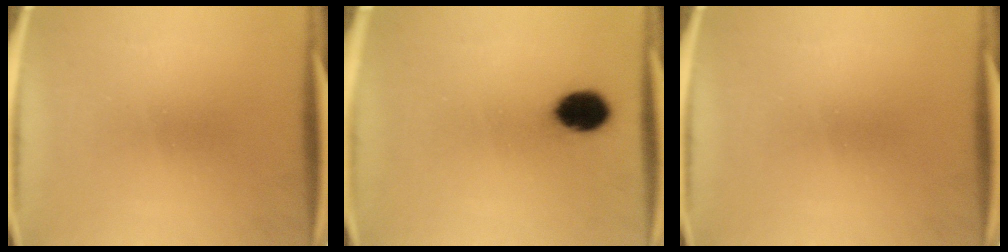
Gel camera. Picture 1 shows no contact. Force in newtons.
{"total": 7.9}
{"total": 0.0}